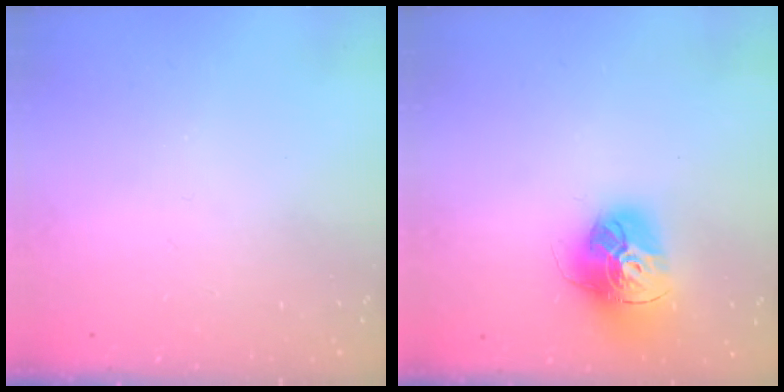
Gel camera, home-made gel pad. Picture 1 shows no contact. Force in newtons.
{"total": 15.9, "press": 15.8, "slide": 1.4}